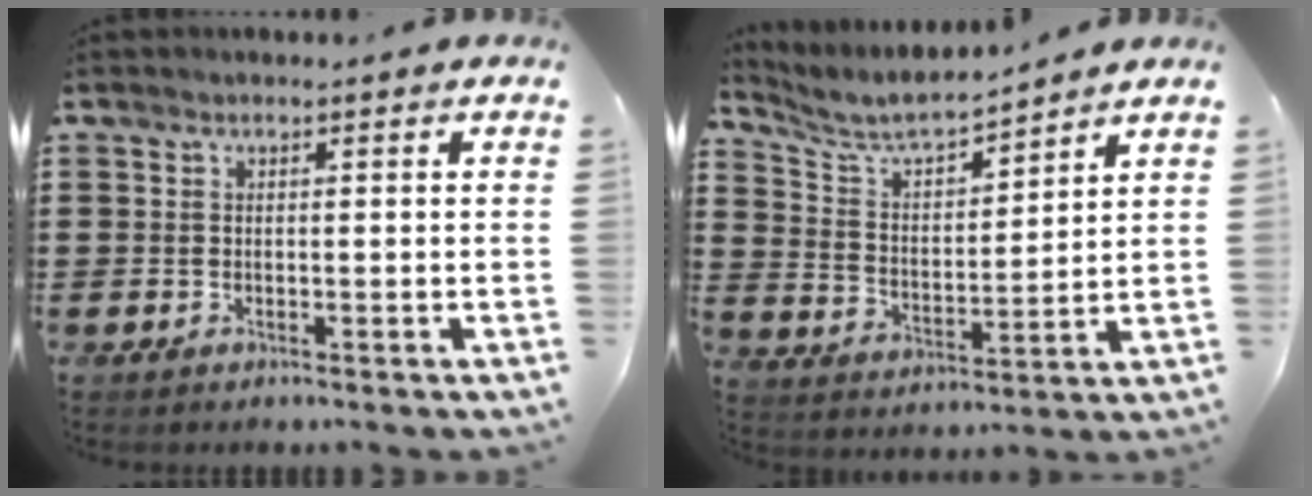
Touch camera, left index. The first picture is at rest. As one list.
[{"total": 5.9, "force": [5.5, 0.8, 2.1], "torque": [-0.068, -0.033, 0.091]}]